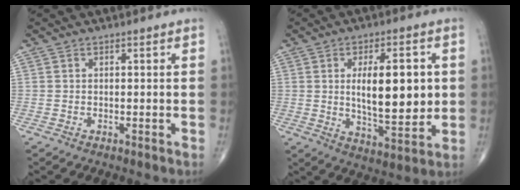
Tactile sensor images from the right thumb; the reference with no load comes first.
{"total": 14.3, "force": [1.7, 5.8, 13.0], "torque": [-0.183, -0.021, 0.035]}